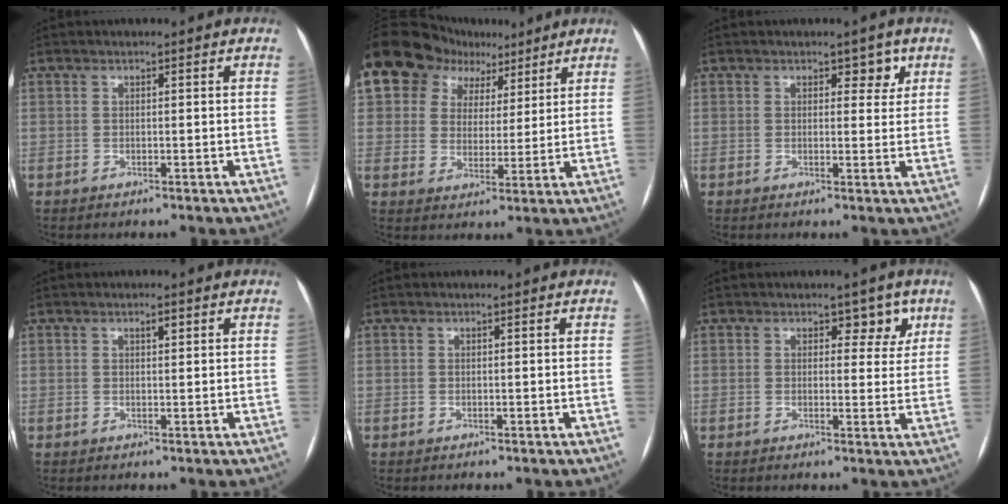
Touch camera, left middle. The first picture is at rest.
{"total": 15.1, "force": [9.0, 10.7, 5.6], "torque": [-0.106, 0.063, 0.155]}
{"total": 2.7, "force": [1.5, 1.7, 1.5], "torque": [-0.005, 0.002, 0.016]}
{"total": 1.0, "force": [0.6, 0.3, 0.8], "torque": [-0.014, 0.001, 0.009]}
{"total": 0.0}
{"total": 3.5, "force": [2.0, 2.2, 1.7], "torque": [-0.003, 0.002, 0.022]}